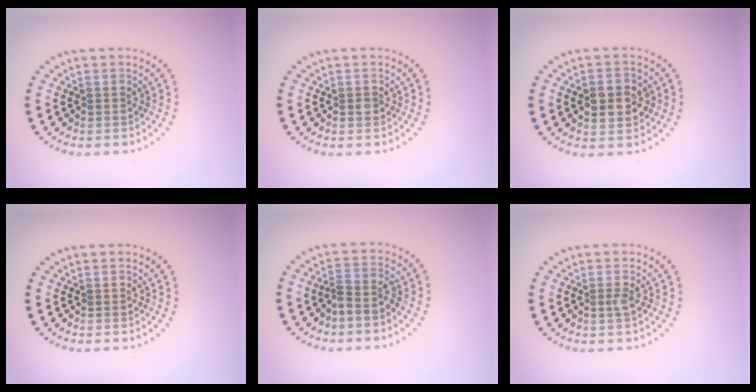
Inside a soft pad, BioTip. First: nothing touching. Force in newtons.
{"total": 0.6, "press": 0.6, "slide": 0.1}
{"total": 3.5, "press": 3.5, "slide": 0.2}
{"total": 0.0}
{"total": 2.0, "press": 1.6, "slide": 1.2}
{"total": 0.7, "press": 0.6, "slide": 0.5}